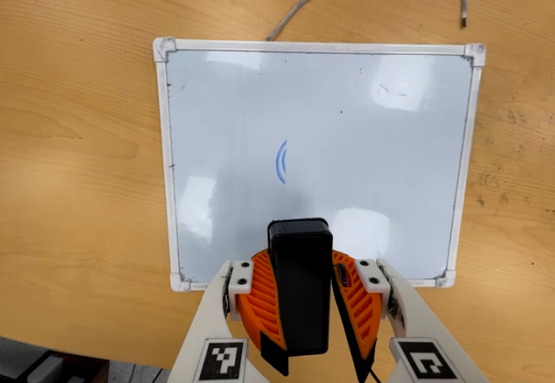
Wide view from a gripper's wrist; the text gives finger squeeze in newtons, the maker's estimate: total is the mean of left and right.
{"total": 10.5, "left": 10.2, "right": 10.8}